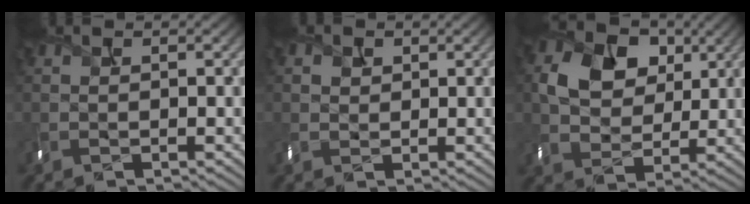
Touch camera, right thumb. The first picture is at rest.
{"total": 1.4, "force": [0.5, 1.3, 0.3], "torque": [-0.011, -0.004, 0.012]}
{"total": 8.0, "force": [2.5, 6.2, 4.4], "torque": [-0.095, -0.002, 0.039]}